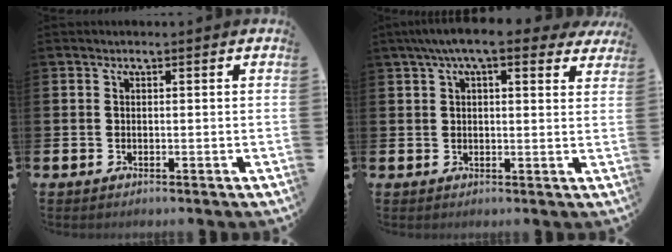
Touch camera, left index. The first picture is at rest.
{"total": 6.3, "force": [4.8, 1.6, 3.8], "torque": [-0.071, -0.008, 0.083]}